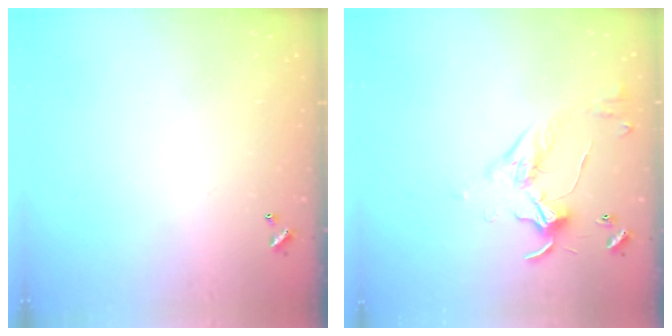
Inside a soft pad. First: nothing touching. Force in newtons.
{"total": 3.3, "press": 3.2, "slide": 0.7}